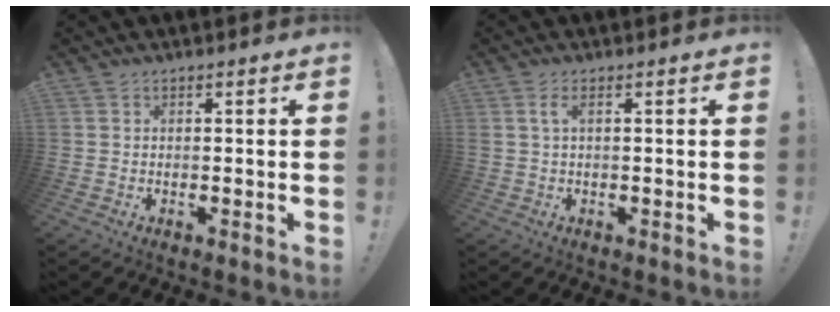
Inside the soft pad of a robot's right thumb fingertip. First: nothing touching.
{"total": 2.5, "force": [0.7, 0.5, 2.3], "torque": [-0.046, 0.002, 0.012]}